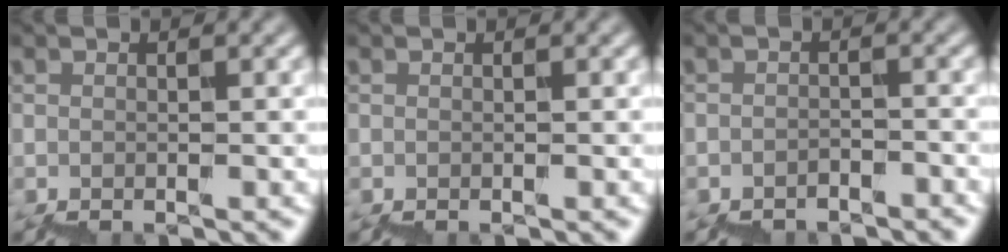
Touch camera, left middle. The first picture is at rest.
{"total": 0.0}
{"total": 1.5, "force": [-1.5, 0.3, -0.1], "torque": [-0.006, 0.005, -0.016]}